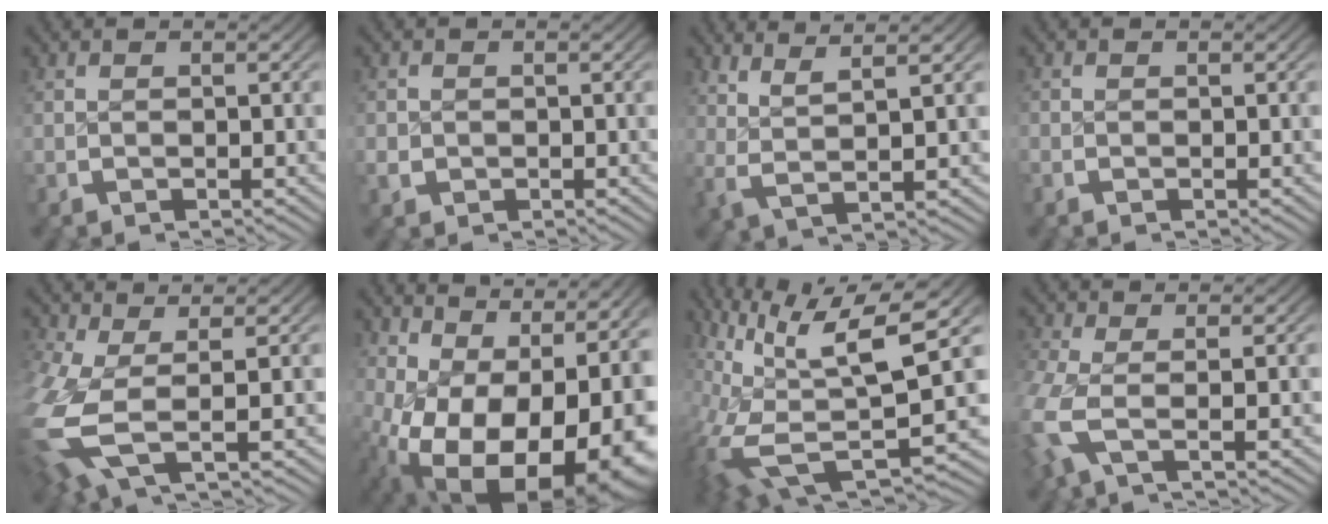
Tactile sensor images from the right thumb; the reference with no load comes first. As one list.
[{"total": 1.6, "force": [-0.4, 1.4, 0.5], "torque": [-0.012, -0.005, -0.007]}, {"total": 4.9, "force": [2.9, 1.2, 3.8], "torque": [-0.066, 0.000, 0.059]}, {"total": 0.6, "force": [-0.3, 0.5, 0.0], "torque": [-0.003, -0.005, -0.006]}, {"total": 7.5, "force": [-0.6, 4.3, 6.2], "torque": [-0.187, -0.038, 0.006]}, {"total": 20.1, "force": [-2.6, 13.3, 14.9], "torque": [-0.278, -0.096, 0.014]}, {"total": 13.2, "force": [-0.5, 7.3, 10.9], "torque": [-0.222, -0.058, 0.027]}, {"total": 4.3, "force": [-0.6, 2.3, 3.6], "torque": [-0.120, -0.021, -0.006]}]